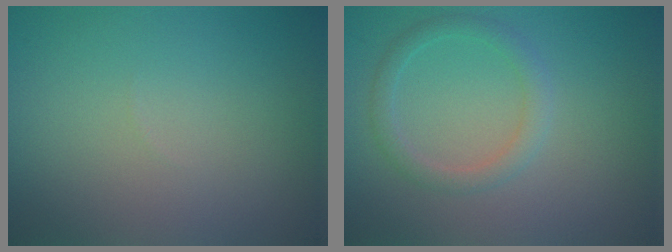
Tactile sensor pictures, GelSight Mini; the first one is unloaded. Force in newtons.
{"total": 2.0, "press": 2.0, "slide": 0.0}